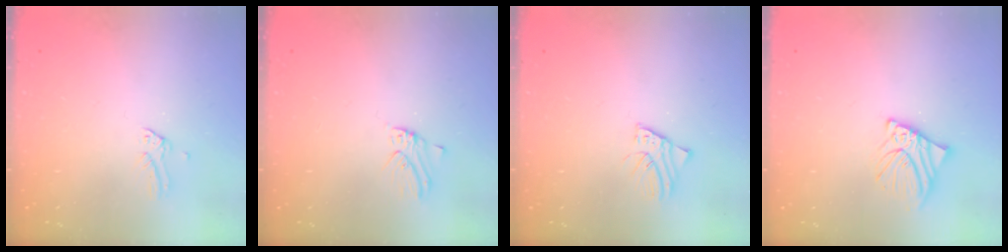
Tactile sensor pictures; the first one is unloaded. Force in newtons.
{"total": 1.4, "press": 1.4, "slide": 0.1}
{"total": 1.8, "press": 1.8, "slide": 0.1}
{"total": 7.5, "press": 7.4, "slide": 0.9}